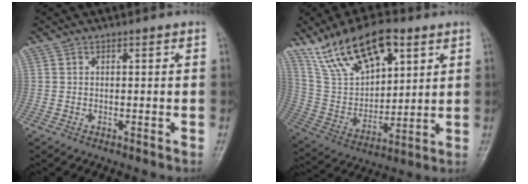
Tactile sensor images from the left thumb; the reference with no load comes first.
{"total": 18.2, "force": [10.6, 8.9, 11.8], "torque": [-0.169, -0.036, 0.208]}